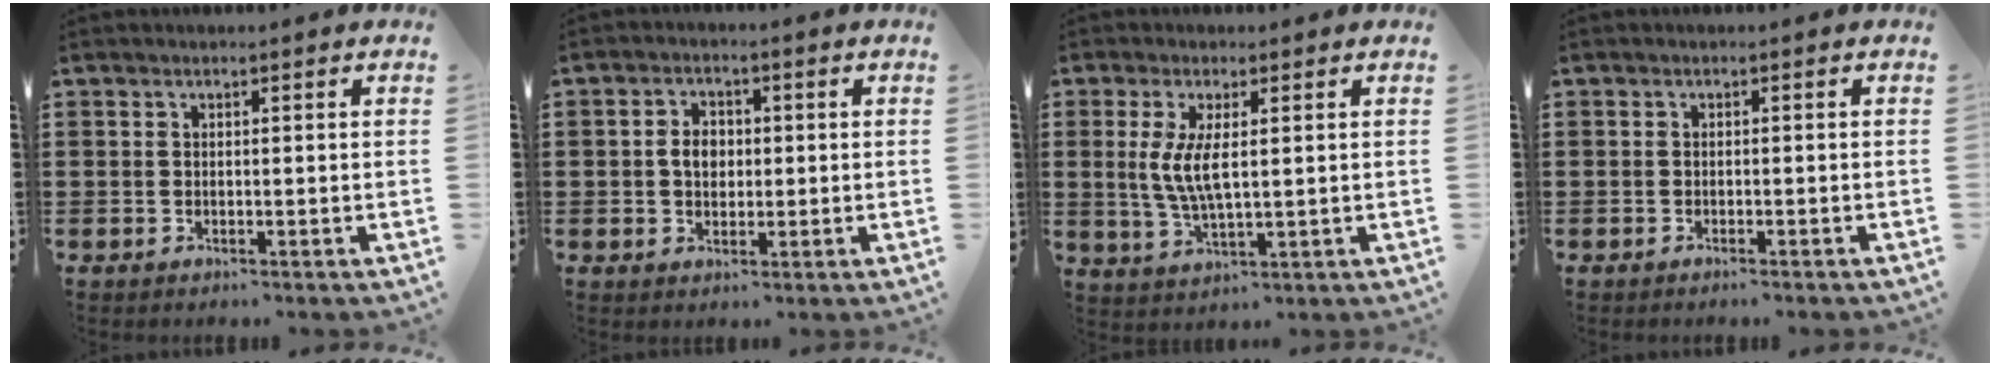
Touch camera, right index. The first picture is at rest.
{"total": 3.4, "force": [0.0, 2.5, 2.3], "torque": [-0.050, 0.009, -0.002]}
{"total": 5.5, "force": [0.7, 1.8, 5.2], "torque": [-0.108, 0.002, 0.010]}
{"total": 0.6, "force": [-0.6, 0.0, 0.3], "torque": [-0.007, -0.001, -0.011]}